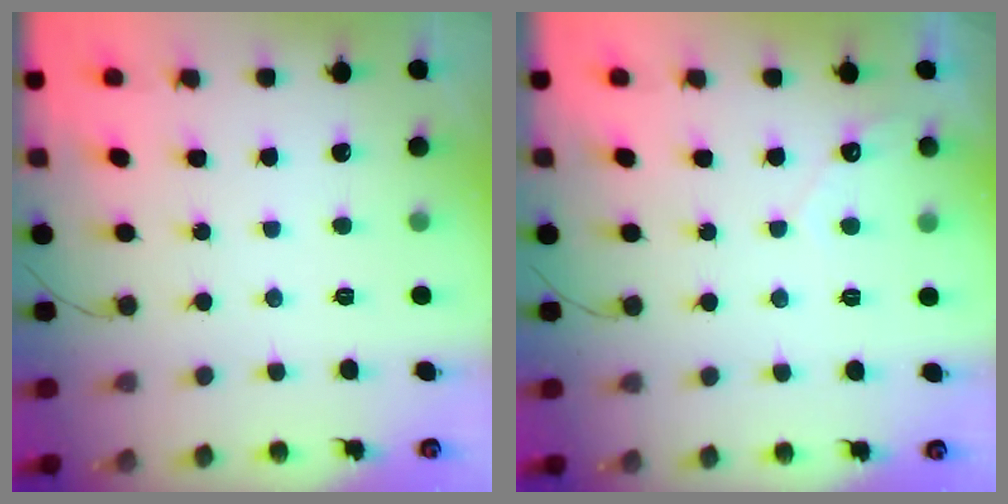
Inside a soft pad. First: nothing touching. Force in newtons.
{"total": 2.7, "press": 2.7, "slide": 0.2}